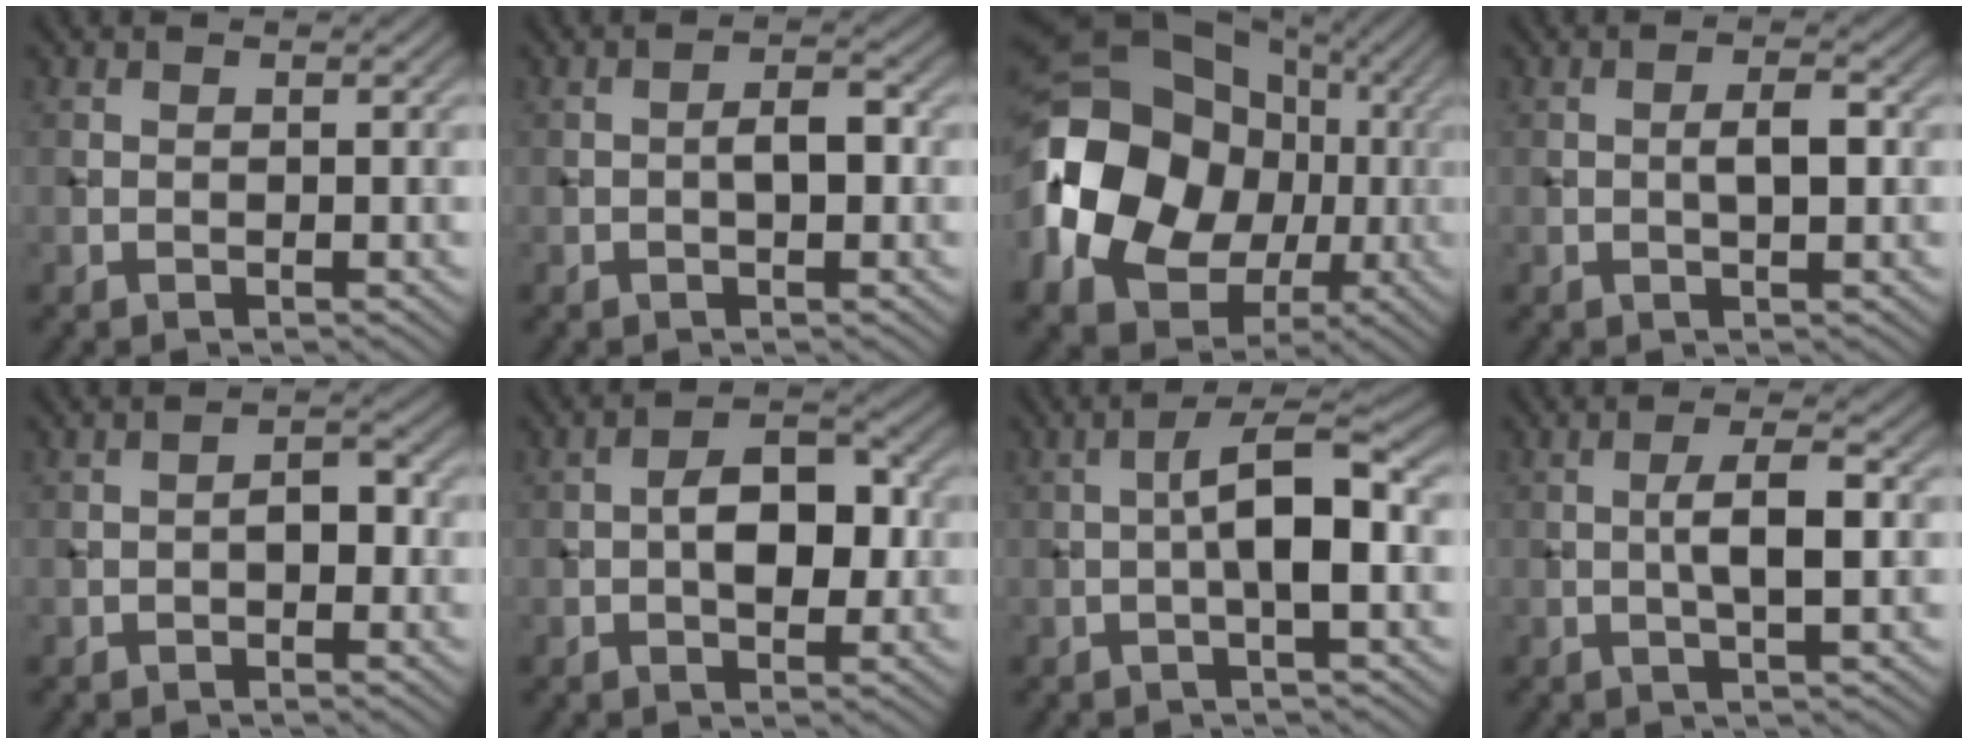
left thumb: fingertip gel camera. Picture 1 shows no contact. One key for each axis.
{"total": 2.7, "fx": -0.4, "fy": 1.2, "fz": 2.4, "tx": -0.036, "ty": 0.006, "tz": -0.011}
{"total": 17.4, "fx": -1.5, "fy": 13.6, "fz": 10.7, "tx": -0.250, "ty": -0.002, "tz": -0.031}
{"total": 2.7, "fx": -0.1, "fy": 0.9, "fz": 2.5, "tx": -0.044, "ty": 0.004, "tz": -0.004}
{"total": 2.6, "fx": -0.6, "fy": 1.5, "fz": 2.0, "tx": -0.028, "ty": 0.005, "tz": -0.016}
{"total": 6.1, "fx": -0.3, "fy": 3.5, "fz": 5.0, "tx": -0.068, "ty": 0.006, "tz": -0.009}
{"total": 6.2, "fx": -0.6, "fy": 1.5, "fz": 6.0, "tx": -0.100, "ty": 0.017, "tz": -0.016}
{"total": 4.0, "fx": -0.1, "fy": 0.8, "fz": 4.0, "tx": -0.071, "ty": 0.007, "tz": -0.004}